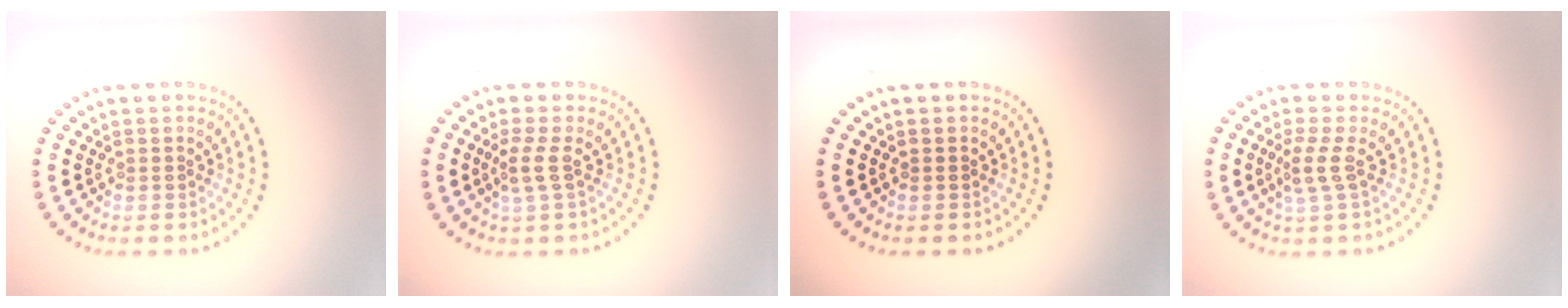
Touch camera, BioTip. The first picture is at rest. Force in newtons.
{"total": 1.7, "press": 1.3, "slide": 1.0}
{"total": 0.0}
{"total": 2.1, "press": 1.5, "slide": 1.5}